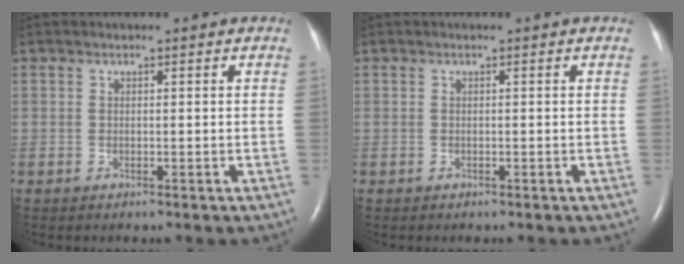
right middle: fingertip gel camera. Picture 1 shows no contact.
{"total": 0.0}